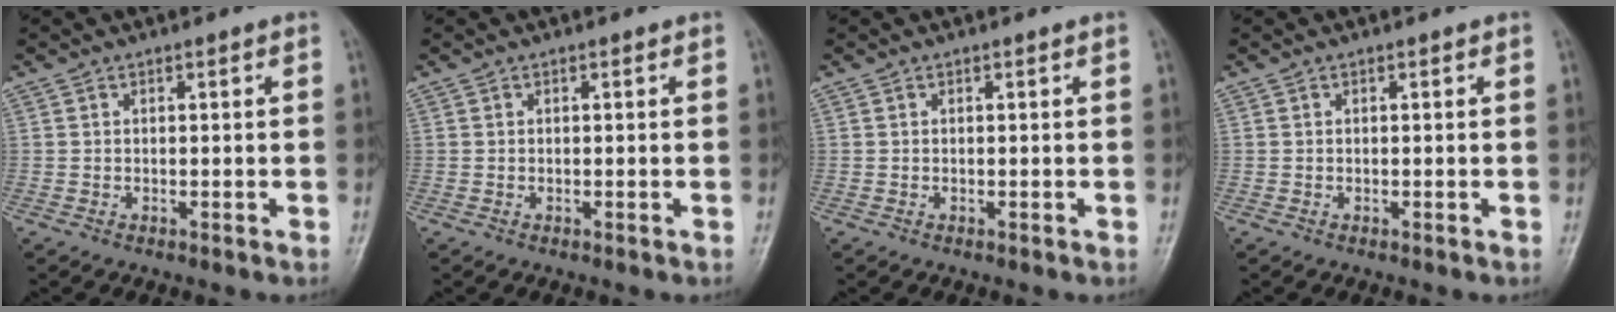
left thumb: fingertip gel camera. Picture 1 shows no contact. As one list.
[{"total": 0.0}, {"total": 0.0}, {"total": 0.0}]